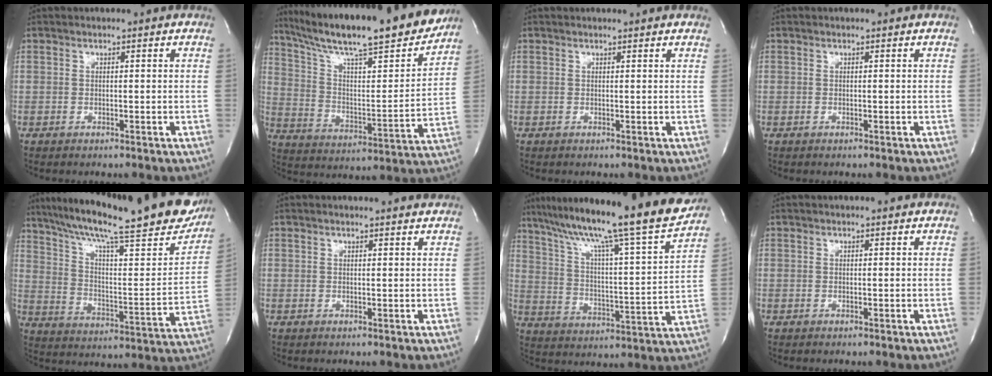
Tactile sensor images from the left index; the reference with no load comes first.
{"total": 25.4, "force": [21.9, 2.0, 12.7], "torque": [-0.221, -0.035, 0.328]}
{"total": 1.3, "force": [1.2, -0.3, 0.3], "torque": [-0.018, -0.001, 0.017]}
{"total": 0.0}
{"total": 31.5, "force": [24.6, 5.2, 19.0], "torque": [-0.305, -0.022, 0.335]}
{"total": 3.9, "force": [3.7, -0.2, 1.1], "torque": [-0.019, -0.002, 0.034]}
{"total": 24.8, "force": [20.7, -0.2, 13.8], "torque": [-0.236, -0.035, 0.301]}
{"total": 1.4, "force": [1.2, 0.1, 0.6], "torque": [-0.010, 0.015, 0.015]}